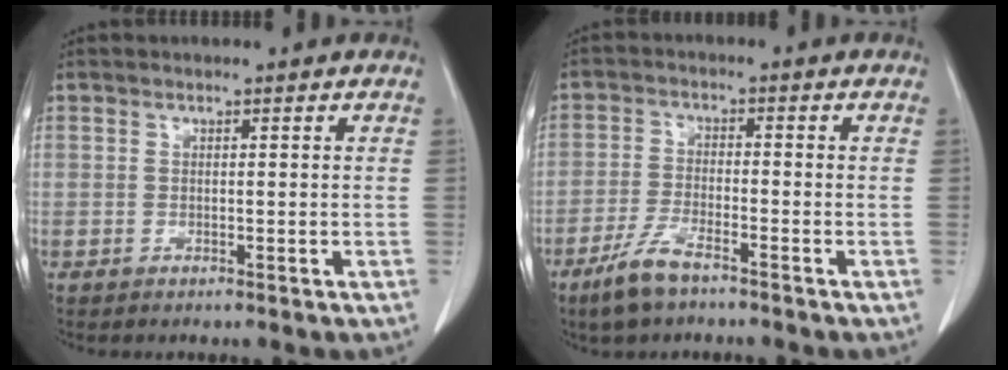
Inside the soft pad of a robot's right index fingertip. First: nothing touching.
{"total": 5.8, "force": [-4.3, 1.2, 3.7], "torque": [-0.085, -0.009, -0.081]}